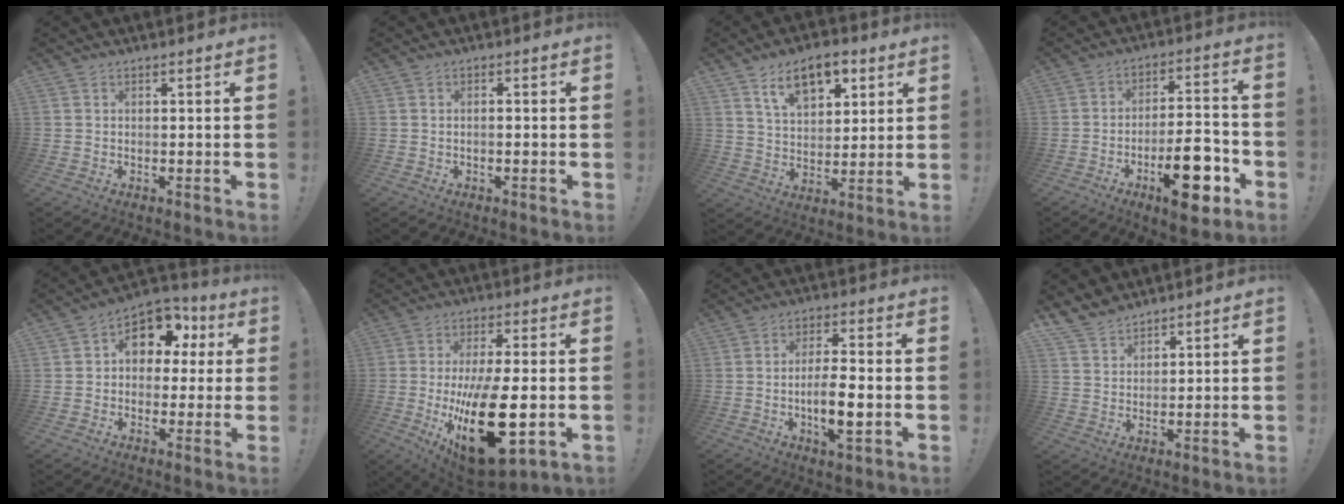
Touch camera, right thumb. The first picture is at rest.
{"total": 1.3, "force": [-0.9, 0.1, 1.0], "torque": [-0.025, 0.005, -0.015]}
{"total": 12.3, "force": [7.0, 7.0, 7.3], "torque": [-0.112, -0.020, 0.129]}
{"total": 16.7, "force": [-7.5, 6.3, 13.4], "torque": [-0.194, 0.047, -0.115]}
{"total": 11.6, "force": [3.8, 8.5, 6.9], "torque": [-0.101, -0.011, 0.075]}
{"total": 23.3, "force": [-4.0, 9.7, 20.8], "torque": [-0.350, -0.005, -0.050]}
{"total": 9.7, "force": [-2.2, 2.6, 9.1], "torque": [-0.160, 0.001, -0.044]}
{"total": 6.3, "force": [5.6, 2.5, 1.4], "torque": [-0.032, -0.036, 0.109]}